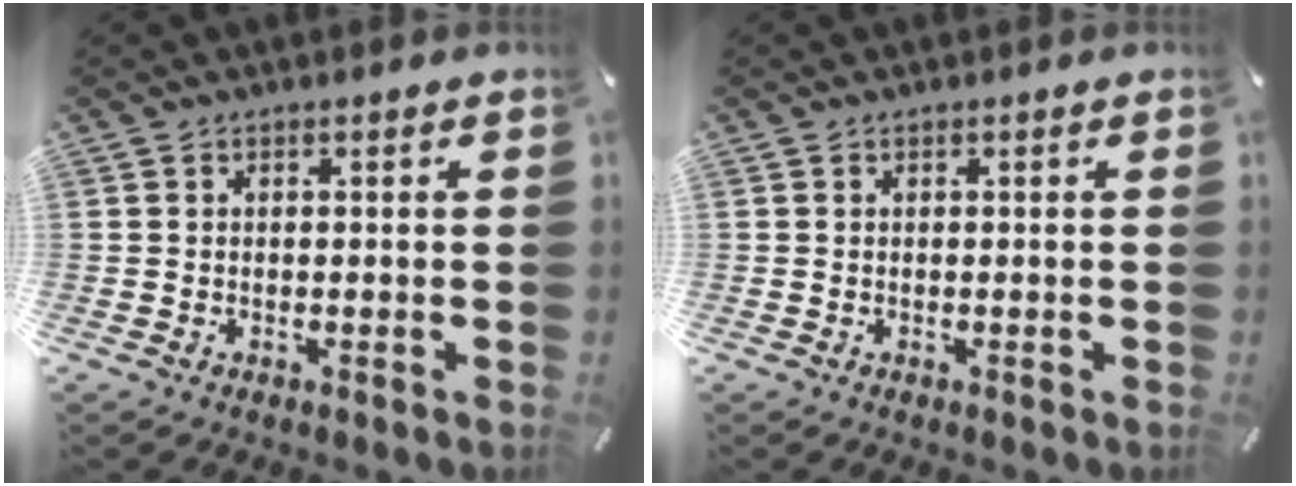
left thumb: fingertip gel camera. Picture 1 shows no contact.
{"total": 0.0}